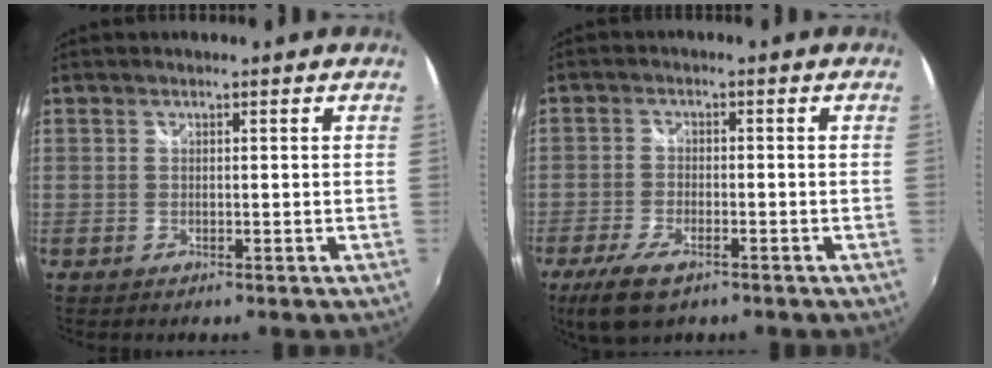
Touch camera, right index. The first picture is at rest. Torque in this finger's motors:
{"motor_torque": [0.50, -0.41, 0.09, 0.02]}